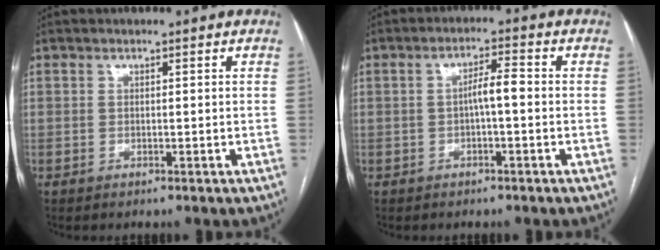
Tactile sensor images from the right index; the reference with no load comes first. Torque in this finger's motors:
{"motor_torque": [0.67, -0.09, 0.30, 0.07]}